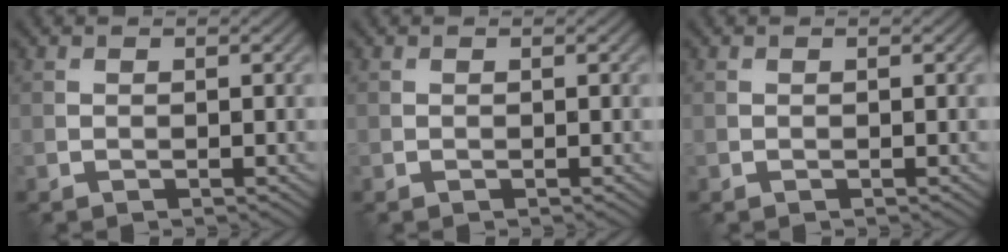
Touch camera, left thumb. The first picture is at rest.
{"total": 0.0}
{"total": 0.0}